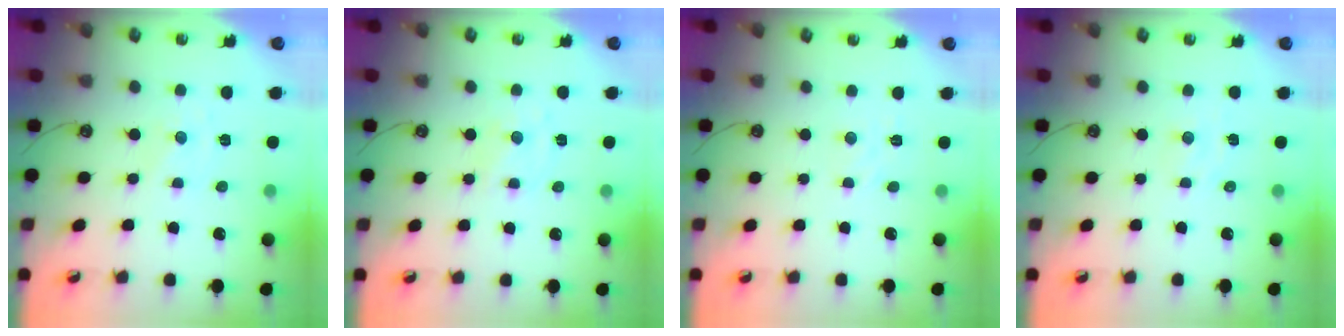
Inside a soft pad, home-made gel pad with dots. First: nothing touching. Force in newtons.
{"total": 1.0, "press": 1.0, "slide": 0.2}
{"total": 2.2, "press": 2.2, "slide": 0.6}
{"total": 2.6, "press": 2.6, "slide": 0.3}